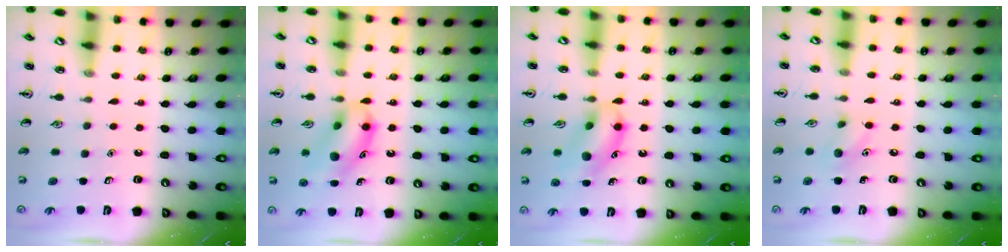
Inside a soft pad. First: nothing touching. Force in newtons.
{"total": 13.5, "press": 13.4, "slide": 1.4}
{"total": 12.8, "press": 12.7, "slide": 1.3}
{"total": 5.5, "press": 5.3, "slide": 1.2}